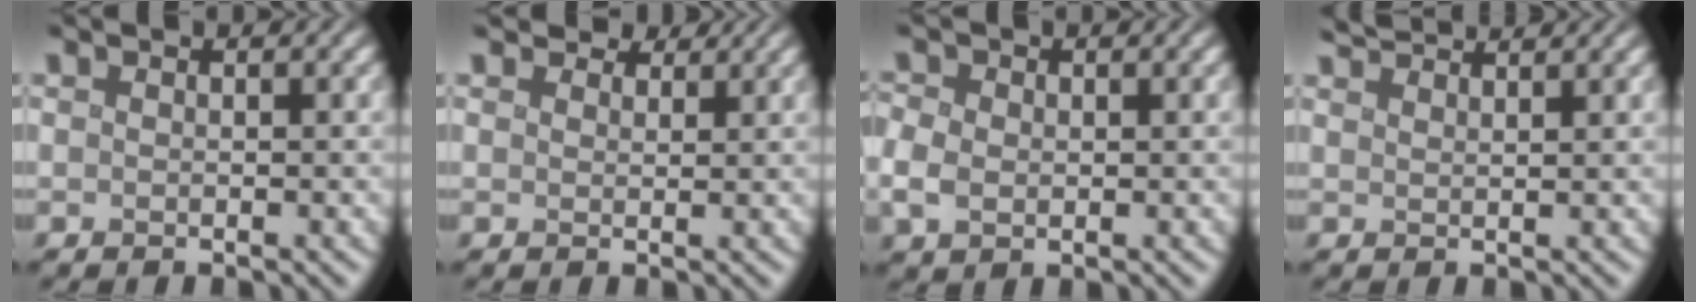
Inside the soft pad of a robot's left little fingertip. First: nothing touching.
{"total": 3.1, "force": [2.9, 1.0, 0.6], "torque": [-0.022, 0.000, 0.038]}
{"total": 2.0, "force": [-0.2, 1.6, 1.0], "torque": [-0.038, -0.002, 0.005]}
{"total": 3.6, "force": [3.4, 0.5, 1.2], "torque": [-0.010, 0.015, 0.041]}